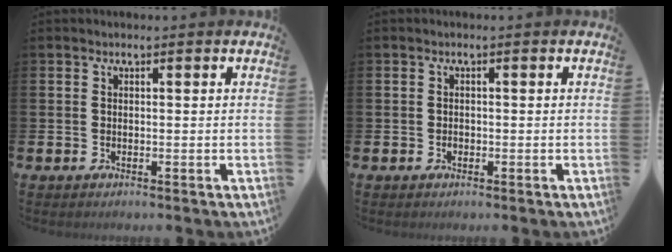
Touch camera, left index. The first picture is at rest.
{"total": 0.7, "force": [-0.3, 0.5, 0.4], "torque": [-0.007, 0.004, -0.008]}